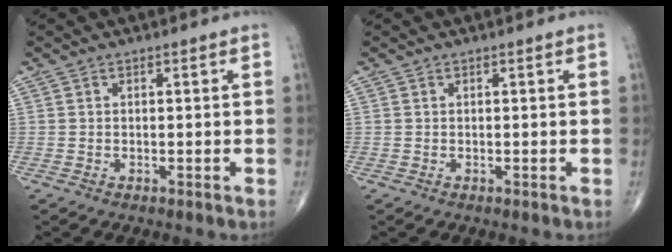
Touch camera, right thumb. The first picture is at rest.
{"total": 0.0}